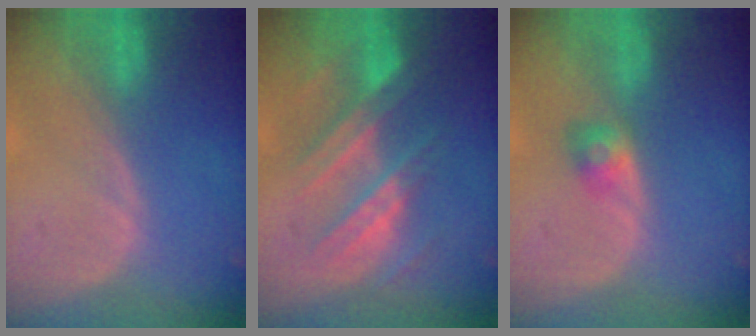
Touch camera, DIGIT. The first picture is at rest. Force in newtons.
{"total": 8.9, "press": 7.8, "slide": 4.4}
{"total": 2.9, "press": 2.5, "slide": 1.4}